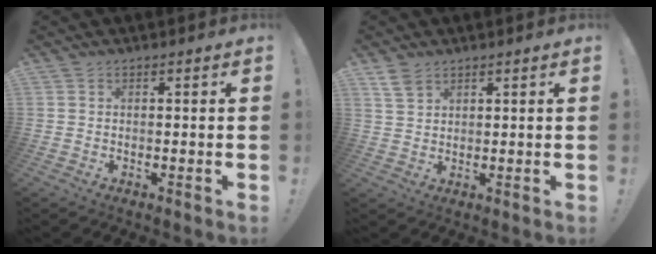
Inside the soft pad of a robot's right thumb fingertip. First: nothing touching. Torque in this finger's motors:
{"motor_torque": [0.17, 0.57, 0.28, 0.00, 0.04]}